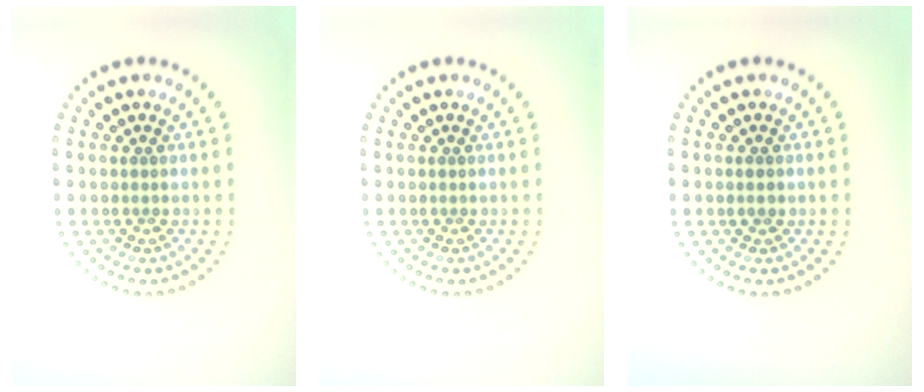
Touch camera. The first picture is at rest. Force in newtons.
{"total": 0.0}
{"total": 1.0, "press": 0.9, "slide": 0.2}